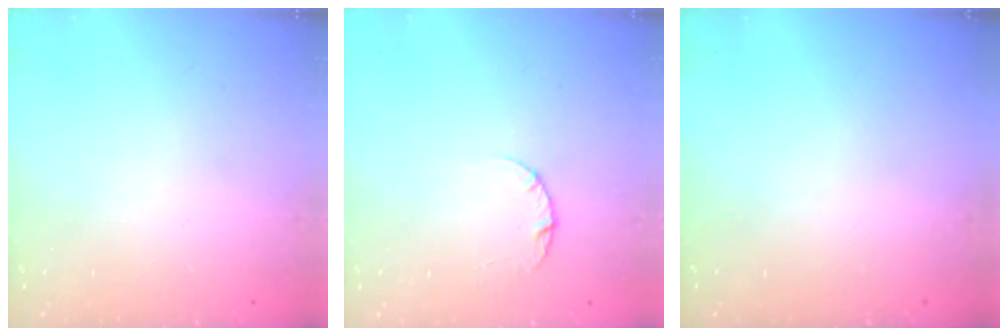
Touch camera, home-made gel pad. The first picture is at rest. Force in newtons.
{"total": 2.6, "press": 2.6, "slide": 0.3}
{"total": 0.0}